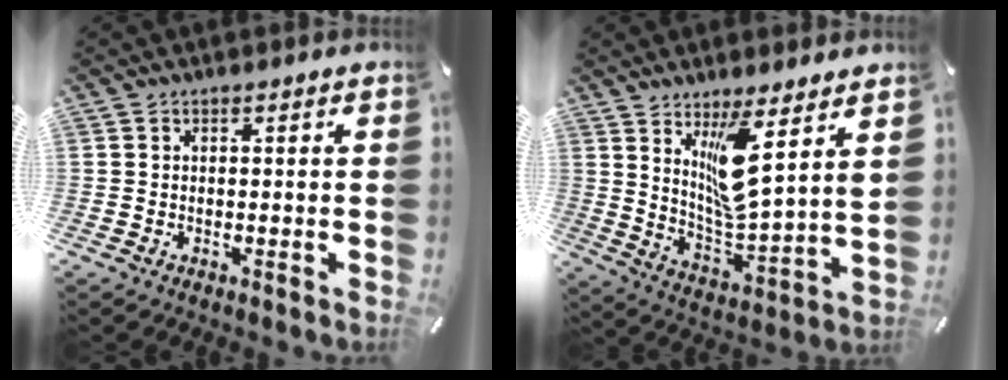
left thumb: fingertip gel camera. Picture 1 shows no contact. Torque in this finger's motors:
{"motor_torque": [1.64, 1.65, 1.40, -1.37, 0.22]}